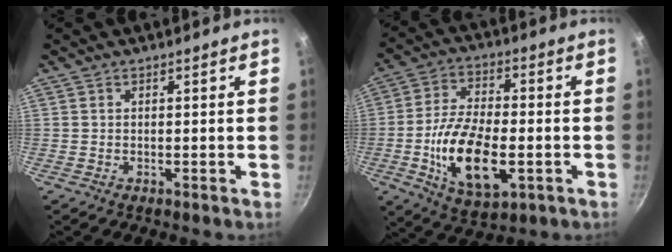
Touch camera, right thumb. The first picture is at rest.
{"total": 16.4, "force": [-3.8, 8.2, 13.7], "torque": [-0.247, 0.014, -0.065]}